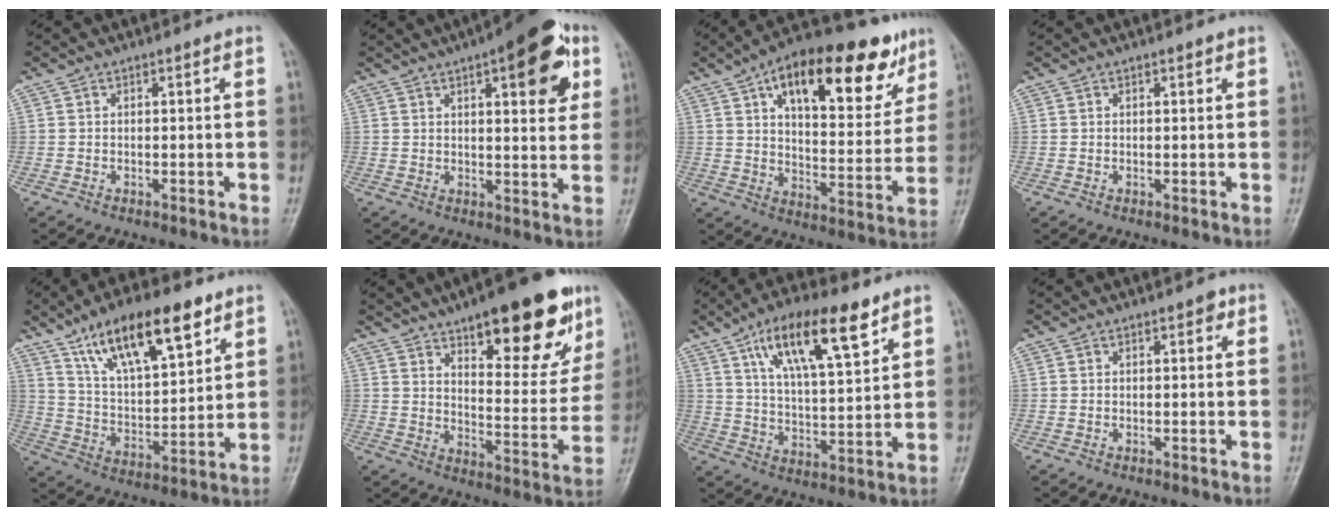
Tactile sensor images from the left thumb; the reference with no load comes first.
{"total": 14.4, "force": [6.3, 5.1, 11.9], "torque": [-0.122, -0.010, 0.076]}
{"total": 24.1, "force": [12.9, 10.5, 17.5], "torque": [-0.217, -0.019, 0.195]}
{"total": 1.0, "force": [0.6, 0.4, 0.7], "torque": [-0.008, 0.000, 0.007]}
{"total": 18.6, "force": [11.0, 6.9, 13.2], "torque": [-0.188, -0.040, 0.198]}
{"total": 22.1, "force": [13.1, 8.0, 15.9], "torque": [-0.170, -0.052, 0.191]}
{"total": 16.5, "force": [9.1, 5.5, 12.6], "torque": [-0.191, -0.030, 0.160]}
{"total": 1.4, "force": [0.6, 0.7, 1.0], "torque": [-0.006, 0.001, 0.006]}